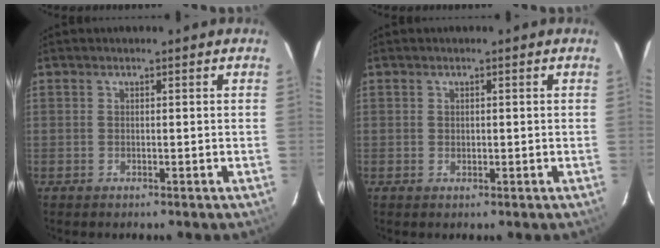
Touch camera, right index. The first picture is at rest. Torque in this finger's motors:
{"motor_torque": [-0.23, 0.16, -0.05, 0.00]}